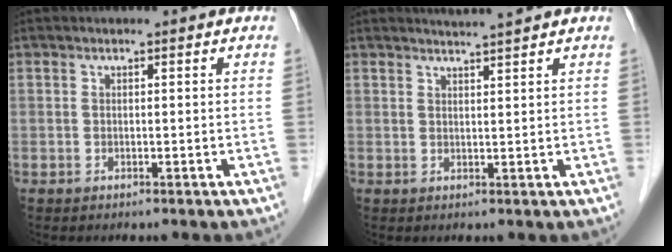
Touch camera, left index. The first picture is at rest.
{"total": 2.8, "force": [2.7, -0.7, 0.7], "torque": [-0.012, 0.003, 0.044]}